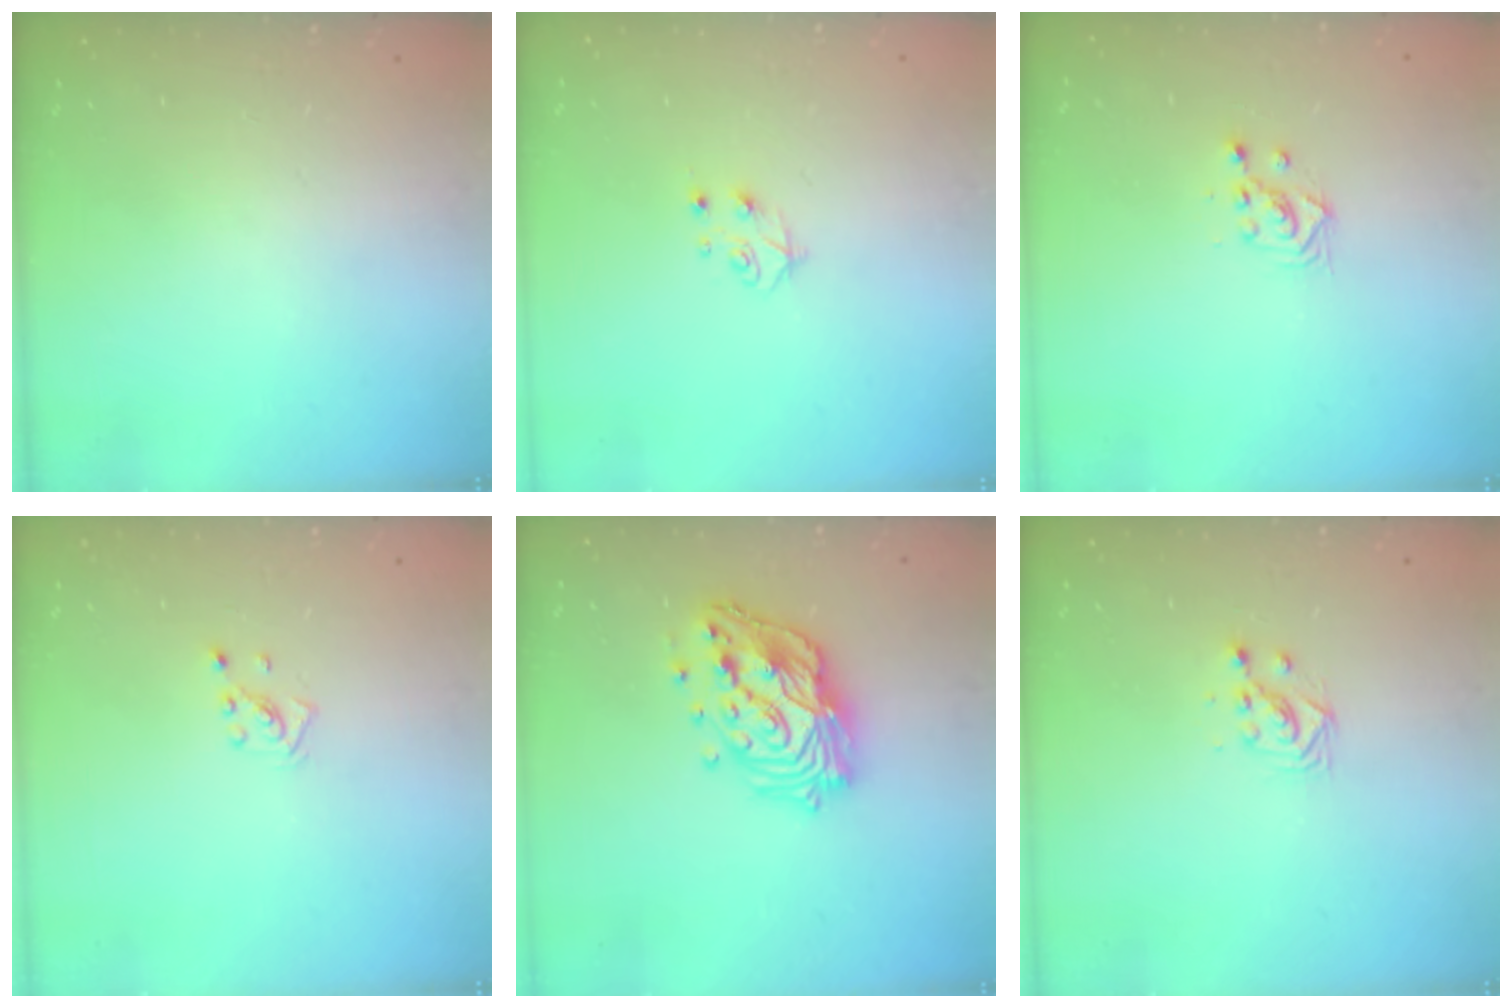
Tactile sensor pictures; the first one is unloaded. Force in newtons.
{"total": 5.0, "press": 4.9, "slide": 0.5}
{"total": 2.3, "press": 2.3, "slide": 0.1}
{"total": 2.2, "press": 2.2, "slide": 0.6}
{"total": 18.2, "press": 18.1, "slide": 1.5}
{"total": 3.2, "press": 3.2, "slide": 0.2}